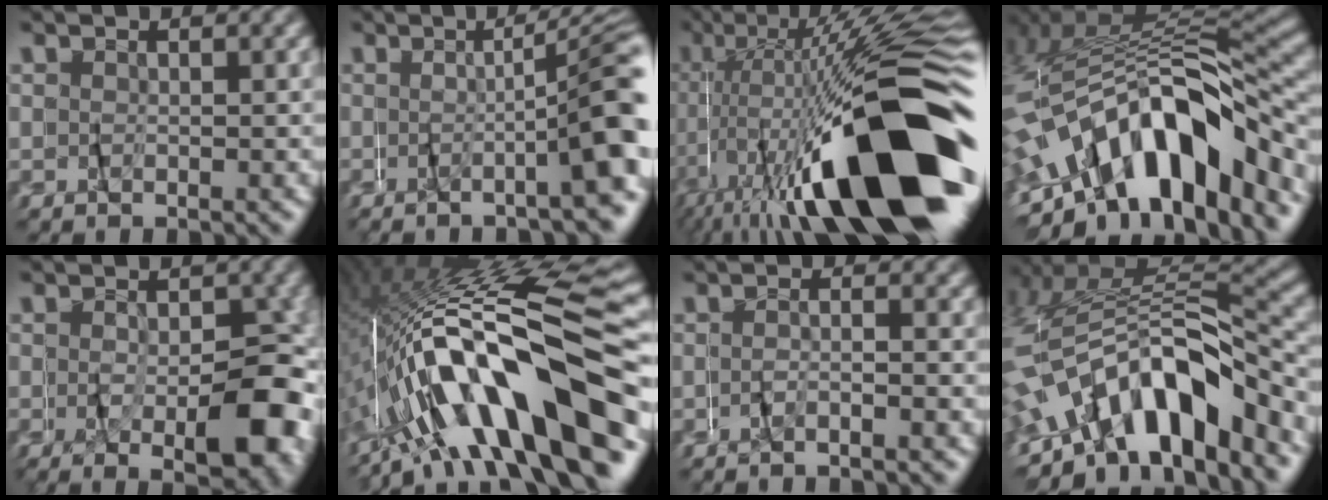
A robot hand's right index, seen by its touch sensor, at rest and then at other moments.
{"total": 6.3, "force": [-2.9, -1.3, 5.4], "torque": [-0.044, 0.013, -0.044]}
{"total": 17.7, "force": [-6.3, 3.0, 16.3], "torque": [-0.237, 0.019, -0.092]}
{"total": 10.7, "force": [-5.2, 5.0, 7.9], "torque": [-0.154, -0.002, -0.075]}
{"total": 7.0, "force": [-3.2, 2.5, 5.6], "torque": [-0.059, -0.029, -0.040]}
{"total": 14.4, "force": [-4.0, 4.2, 13.1], "torque": [-0.249, 0.015, -0.053]}
{"total": 2.3, "force": [-2.1, -0.9, 0.0], "torque": [0.003, 0.014, -0.048]}
{"total": 9.3, "force": [-4.3, 5.1, 6.5], "torque": [-0.136, -0.003, -0.066]}